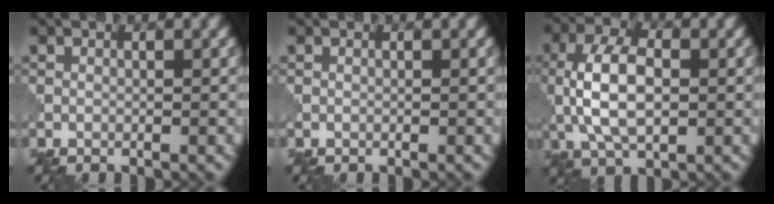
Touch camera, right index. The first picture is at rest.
{"total": 0.0}
{"total": 6.6, "force": [-0.1, 3.5, 5.6], "torque": [-0.120, 0.006, -0.007]}